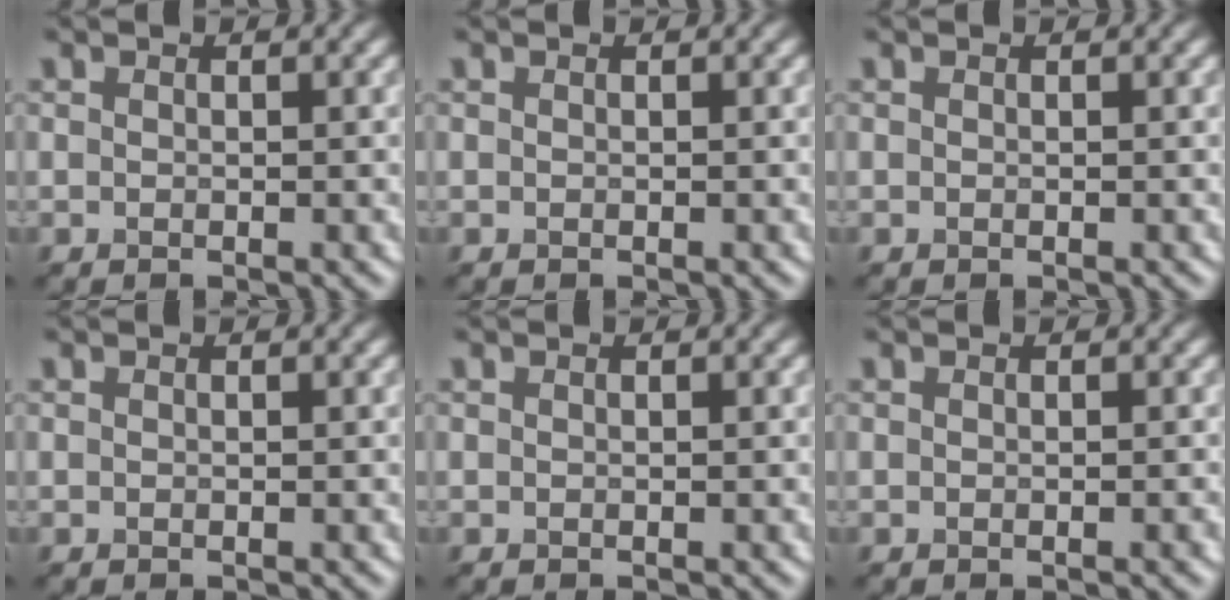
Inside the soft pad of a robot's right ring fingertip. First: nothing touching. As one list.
[{"total": 0.0}, {"total": 0.0}, {"total": 0.0}, {"total": 0.0}, {"total": 0.9, "force": [-0.1, 0.5, 0.7], "torque": [0.005, 0.009, -0.004]}]